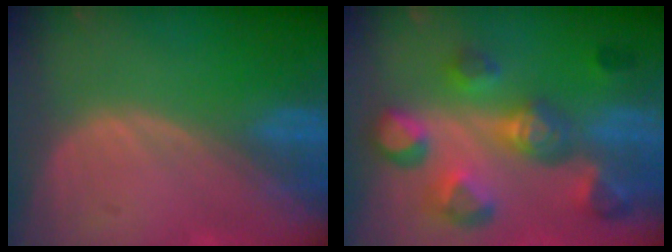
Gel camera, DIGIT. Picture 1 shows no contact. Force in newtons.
{"total": 11.0, "press": 10.0, "slide": 4.6}